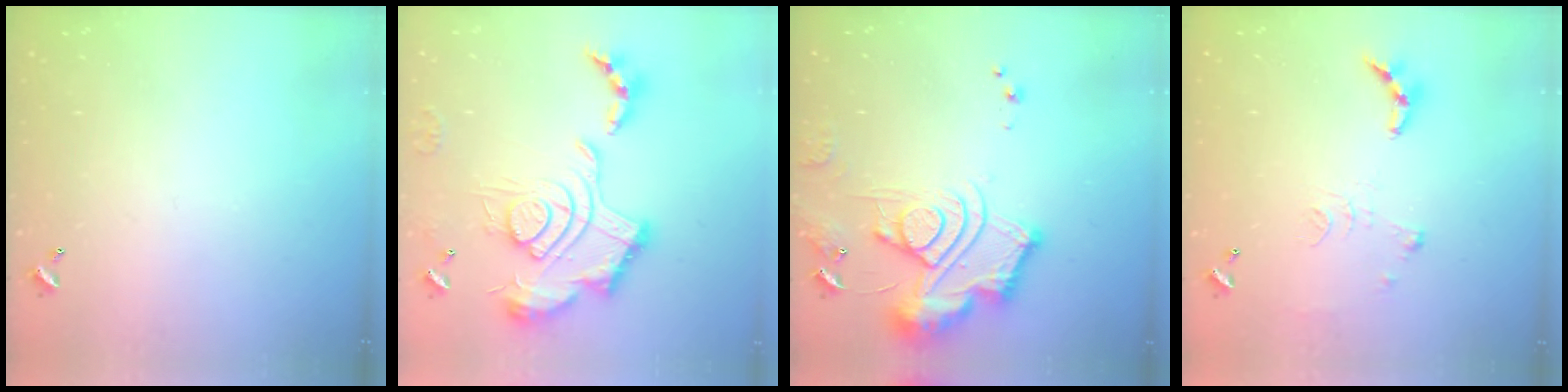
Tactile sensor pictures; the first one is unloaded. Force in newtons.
{"total": 2.5, "press": 1.9, "slide": 1.7}
{"total": 18.3, "press": 18.2, "slide": 1.9}
{"total": 8.3, "press": 8.3, "slide": 0.6}